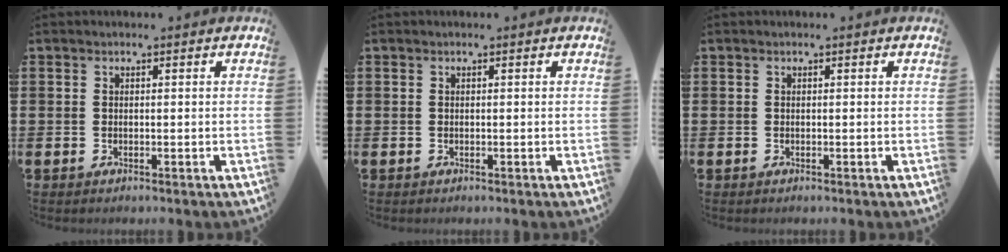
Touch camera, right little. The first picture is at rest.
{"total": 0.0}
{"total": 0.0}